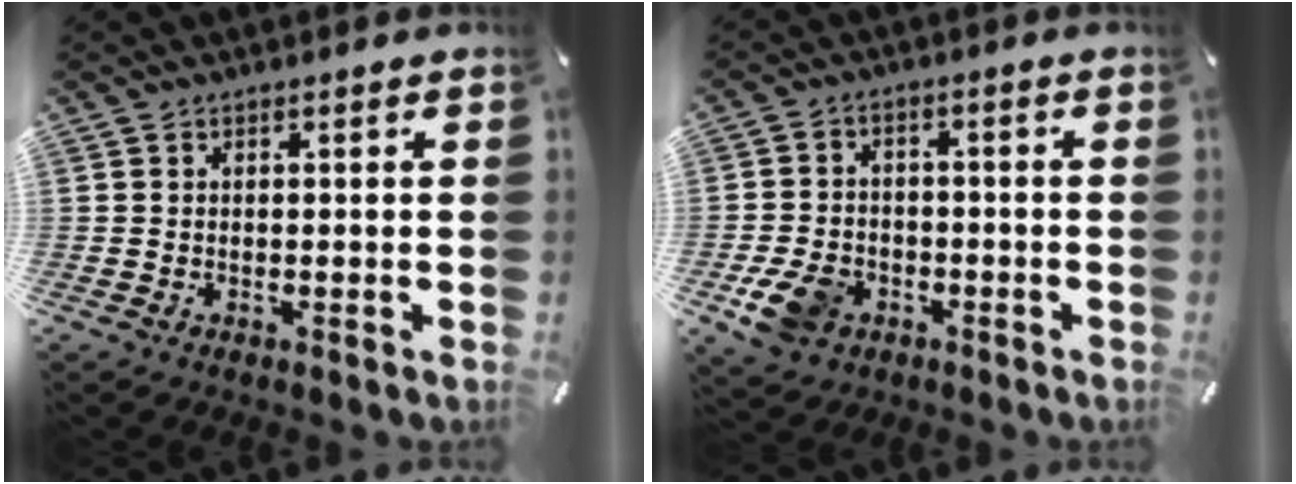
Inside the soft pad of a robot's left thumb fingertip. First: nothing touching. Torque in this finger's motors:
{"motor_torque": [0.53, 1.94, 0.58, 0.48, 0.07]}